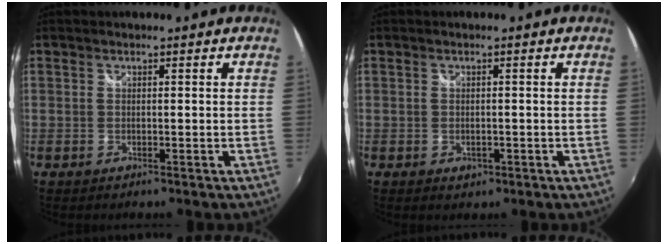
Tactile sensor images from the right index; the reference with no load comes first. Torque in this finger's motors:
{"motor_torque": [0.00, -0.04, 0.00, 0.00]}